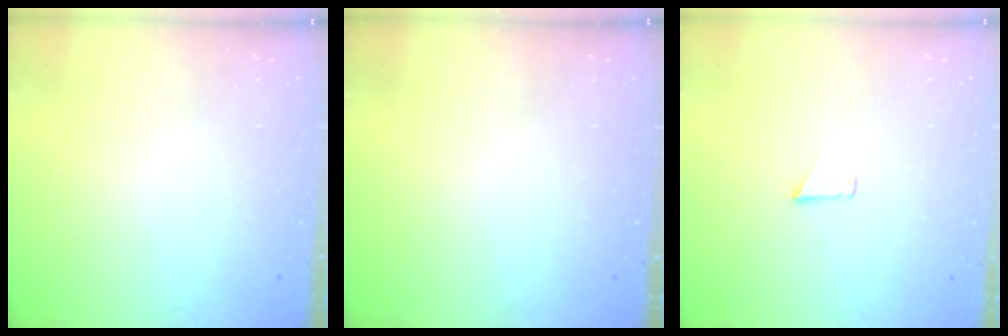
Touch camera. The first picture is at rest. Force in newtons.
{"total": 0.0}
{"total": 0.9, "press": 0.8, "slide": 0.1}